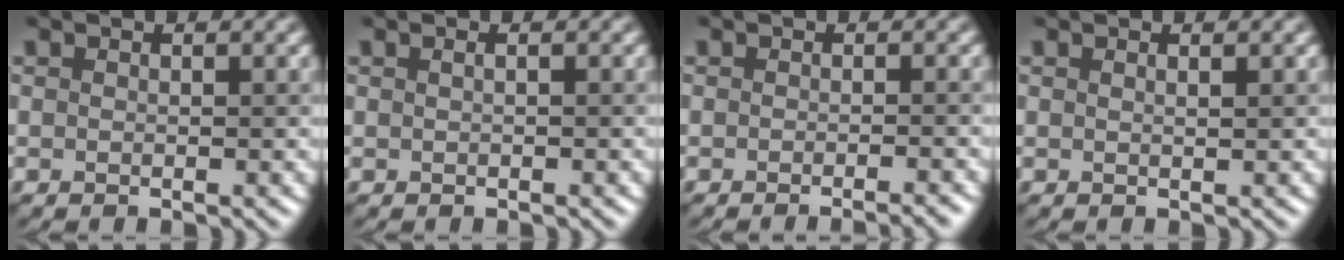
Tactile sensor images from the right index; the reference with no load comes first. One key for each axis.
{"total": 0.5, "fx": 0.4, "fy": 0.3, "fz": 0.2, "tx": -0.005, "ty": -0.001, "tz": 0.000}
{"total": 2.1, "fx": -1.3, "fy": 0.8, "fz": 1.5, "tx": 0.005, "ty": -0.004, "tz": -0.019}
{"total": 0.6, "fx": 0.5, "fy": 0.3, "fz": 0.3, "tx": 0.003, "ty": 0.000, "tz": 0.002}